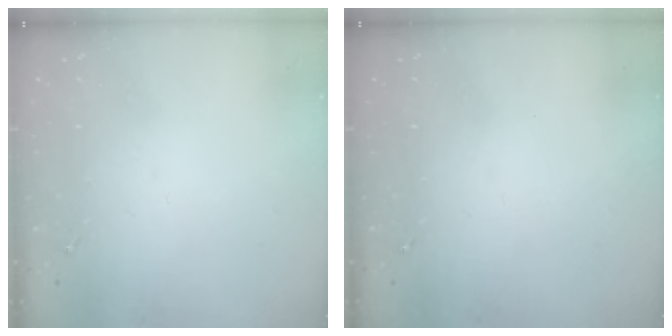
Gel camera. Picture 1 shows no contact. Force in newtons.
{"total": 0.0}